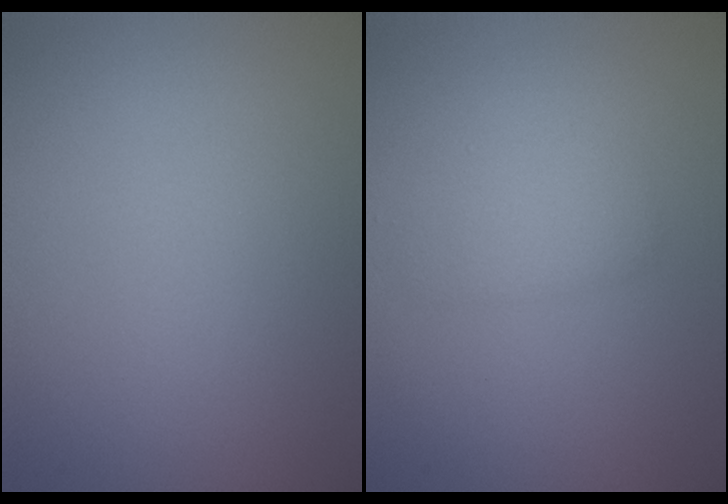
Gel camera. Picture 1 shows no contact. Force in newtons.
{"total": 2.1, "press": 2.1, "slide": 0.1}